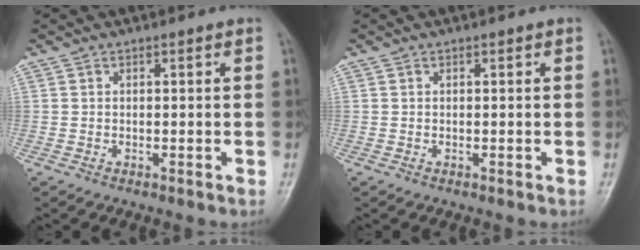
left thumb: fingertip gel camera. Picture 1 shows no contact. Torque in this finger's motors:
{"motor_torque": [0.00, 0.00, 0.00, 0.00, 0.00]}